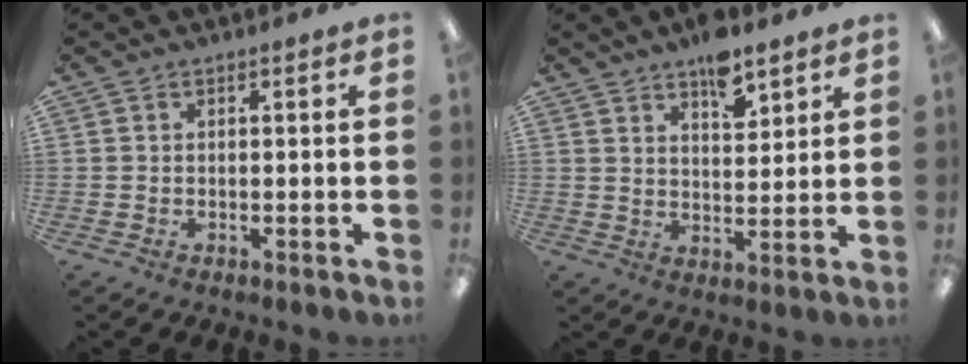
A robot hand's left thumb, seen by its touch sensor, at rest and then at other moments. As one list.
[{"total": 8.0, "force": [6.0, 3.5, 4.0], "torque": [-0.046, -0.036, 0.101]}]